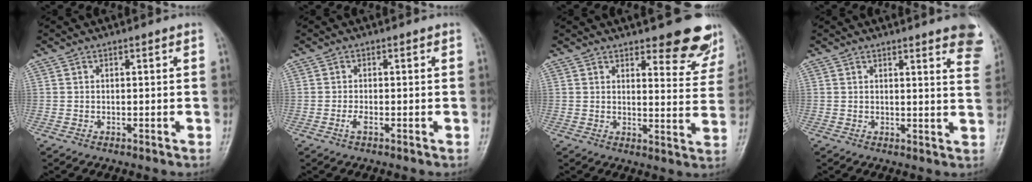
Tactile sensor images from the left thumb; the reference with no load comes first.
{"total": 1.5, "force": [-0.4, 0.4, 1.4], "torque": [-0.026, 0.001, -0.009]}
{"total": 10.4, "force": [7.8, 3.4, 6.1], "torque": [-0.037, -0.052, 0.090]}
{"total": 10.4, "force": [7.1, 2.0, 7.4], "torque": [-0.062, -0.027, 0.064]}